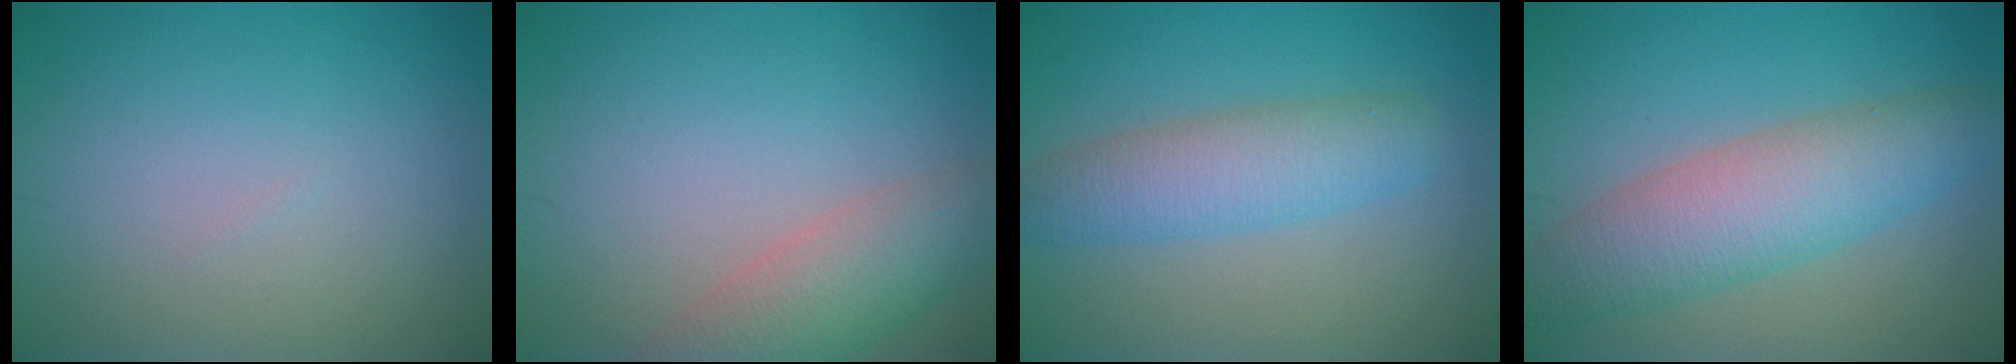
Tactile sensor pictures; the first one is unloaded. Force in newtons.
{"total": 4.8, "press": 4.8, "slide": 0.5}
{"total": 4.6, "press": 4.6, "slide": 0.2}
{"total": 6.8, "press": 6.8, "slide": 0.2}